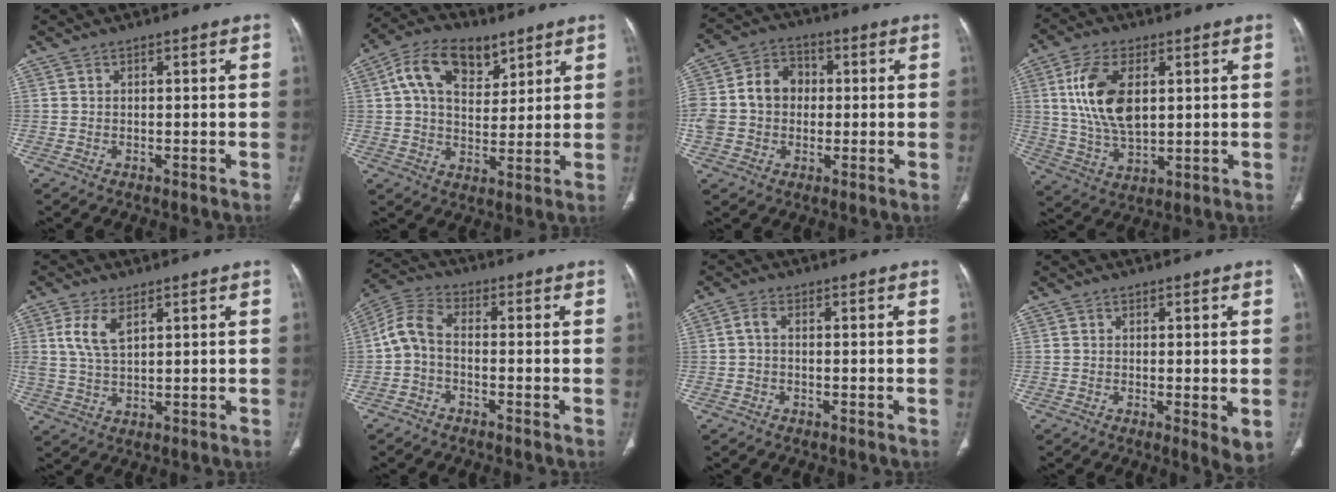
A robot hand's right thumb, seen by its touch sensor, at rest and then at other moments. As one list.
[{"total": 13.0, "force": [6.0, 7.9, 8.4], "torque": [-0.120, -0.008, 0.103]}, {"total": 13.8, "force": [0.5, 11.4, 7.7], "torque": [-0.150, 0.034, 0.010]}, {"total": 13.3, "force": [3.1, 7.2, 10.8], "torque": [-0.204, -0.010, 0.063]}, {"total": 6.0, "force": [2.6, 2.8, 4.7], "torque": [-0.102, -0.004, 0.059]}, {"total": 6.1, "force": [-1.5, 3.2, 5.0], "torque": [-0.110, 0.027, -0.043]}, {"total": 1.8, "force": [-0.3, 0.9, 1.6], "torque": [-0.032, 0.003, -0.010]}, {"total": 3.8, "force": [-0.5, 1.0, 3.7], "torque": [-0.059, -0.015, -0.010]}]